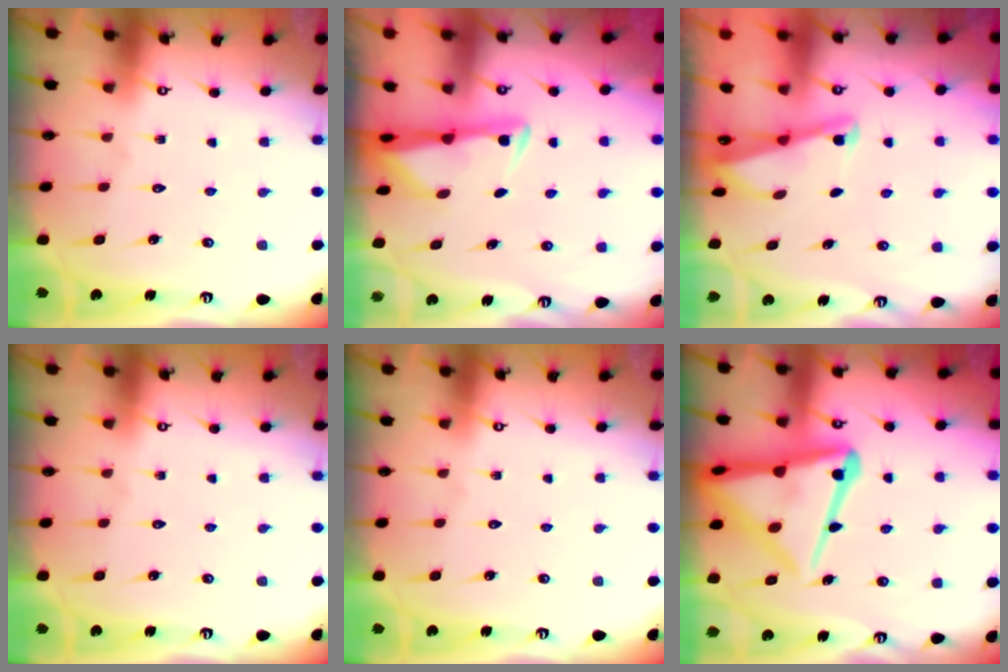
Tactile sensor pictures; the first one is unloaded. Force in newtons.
{"total": 3.2, "press": 3.1, "slide": 0.5}
{"total": 1.9, "press": 1.9, "slide": 0.4}
{"total": 0.0}
{"total": 0.0}
{"total": 17.2, "press": 17.2, "slide": 1.5}